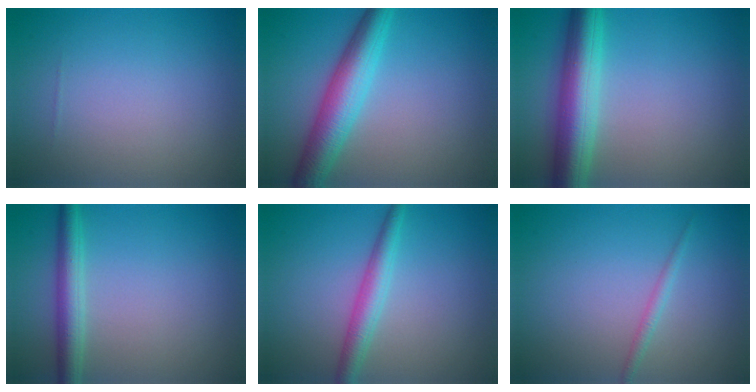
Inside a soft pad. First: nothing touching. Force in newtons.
{"total": 5.5, "press": 5.5, "slide": 0.1}
{"total": 6.8, "press": 6.8, "slide": 0.1}
{"total": 3.2, "press": 3.2, "slide": 0.2}
{"total": 2.9, "press": 2.9, "slide": 0.1}
{"total": 1.1, "press": 1.1, "slide": 0.0}